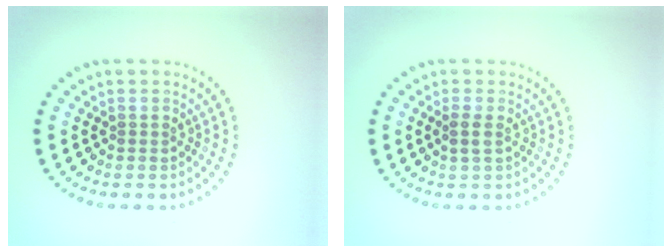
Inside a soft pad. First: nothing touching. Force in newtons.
{"total": 1.1, "press": 1.0, "slide": 0.3}